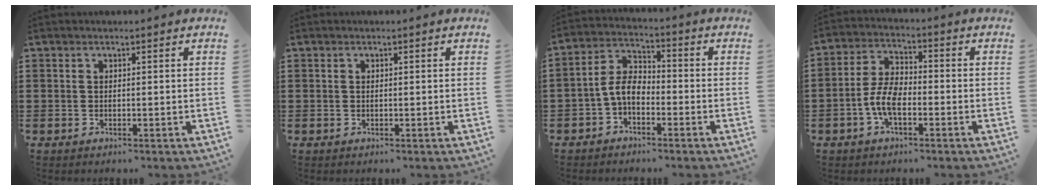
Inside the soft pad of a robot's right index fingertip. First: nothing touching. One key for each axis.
{"total": 0.0}
{"total": 5.6, "fx": -2.1, "fy": 3.3, "fz": 4.0, "tx": -0.103, "ty": 0.006, "tz": -0.051}
{"total": 6.5, "fx": -2.2, "fy": 3.1, "fz": 5.3, "tx": -0.132, "ty": -0.004, "tz": -0.051}